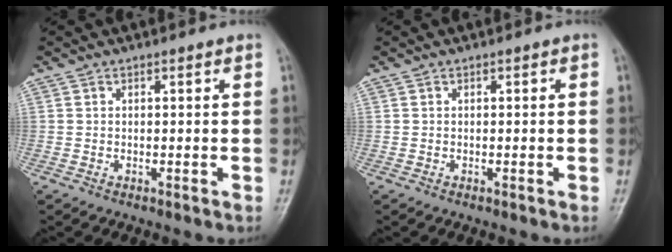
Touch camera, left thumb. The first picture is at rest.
{"total": 0.0}